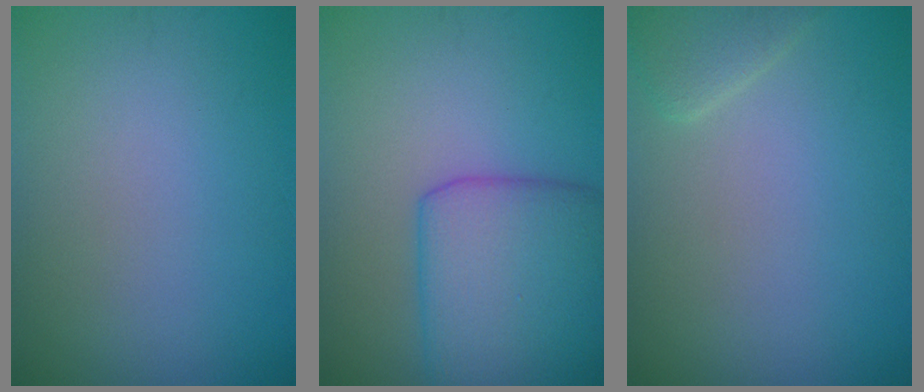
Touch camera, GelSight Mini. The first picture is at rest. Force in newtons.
{"total": 7.2, "press": 7.2, "slide": 0.1}
{"total": 1.6, "press": 1.6, "slide": 0.2}